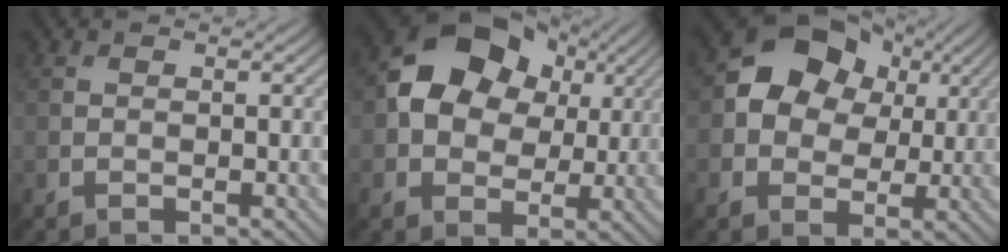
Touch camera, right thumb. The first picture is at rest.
{"total": 11.6, "force": [2.6, 9.0, 6.9], "torque": [-0.139, 0.008, 0.032]}
{"total": 9.4, "force": [2.2, 7.6, 5.1], "torque": [-0.094, 0.005, 0.019]}